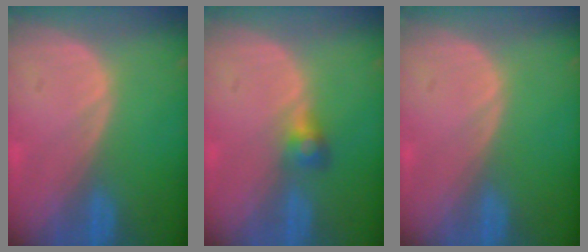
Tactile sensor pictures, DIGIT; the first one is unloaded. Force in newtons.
{"total": 2.6, "press": 2.5, "slide": 0.2}
{"total": 0.0}